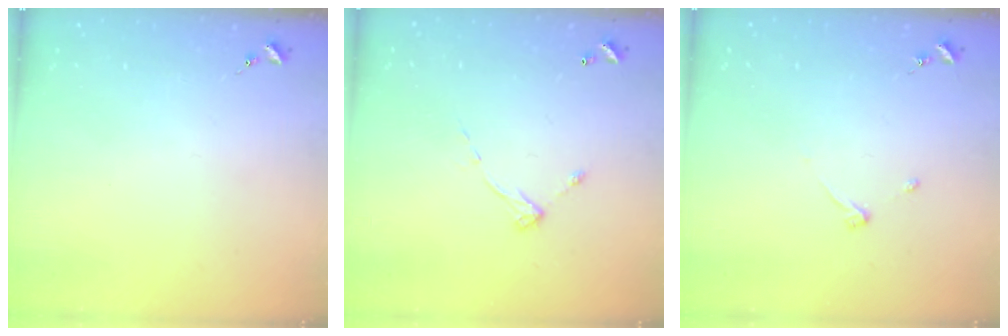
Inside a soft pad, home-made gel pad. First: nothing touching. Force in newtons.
{"total": 6.2, "press": 6.2, "slide": 0.3}
{"total": 3.2, "press": 3.2, "slide": 0.5}